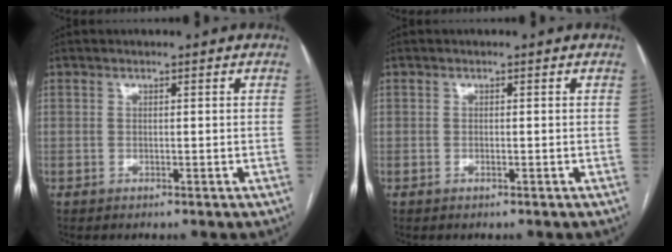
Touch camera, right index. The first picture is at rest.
{"total": 0.6, "force": [-0.3, 0.2, 0.4], "torque": [-0.011, 0.000, -0.004]}